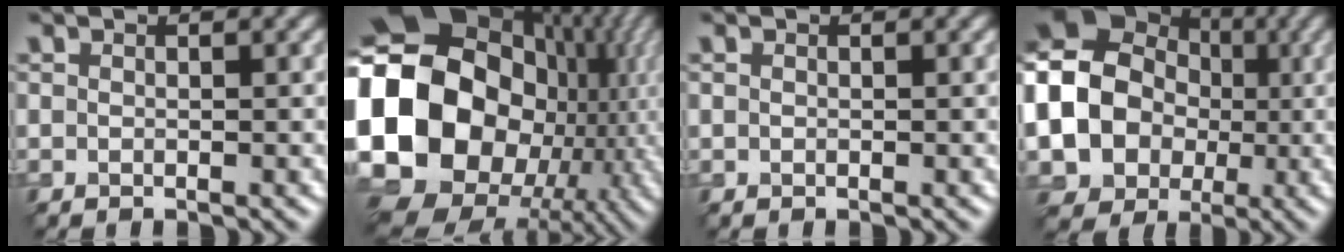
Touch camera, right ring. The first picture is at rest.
{"total": 22.7, "force": [-2.3, 18.6, 12.9], "torque": [-0.254, -0.009, -0.077]}
{"total": 0.0}
{"total": 19.2, "force": [-1.0, 17.5, 7.8], "torque": [-0.196, 0.008, -0.066]}